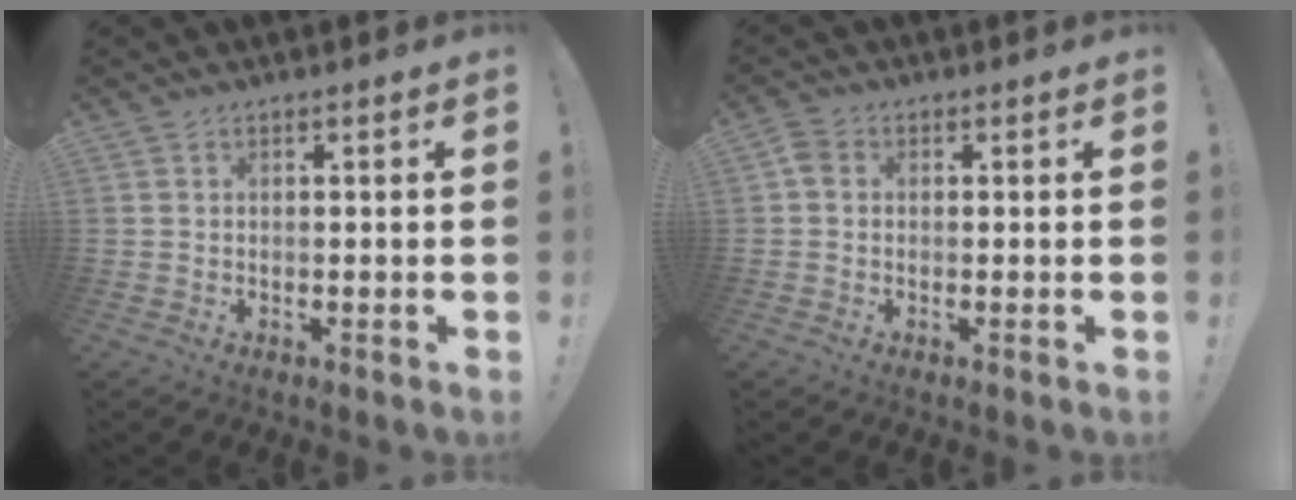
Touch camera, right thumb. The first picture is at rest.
{"total": 2.7, "force": [0.0, 2.2, 1.5], "torque": [-0.033, 0.012, 0.002]}